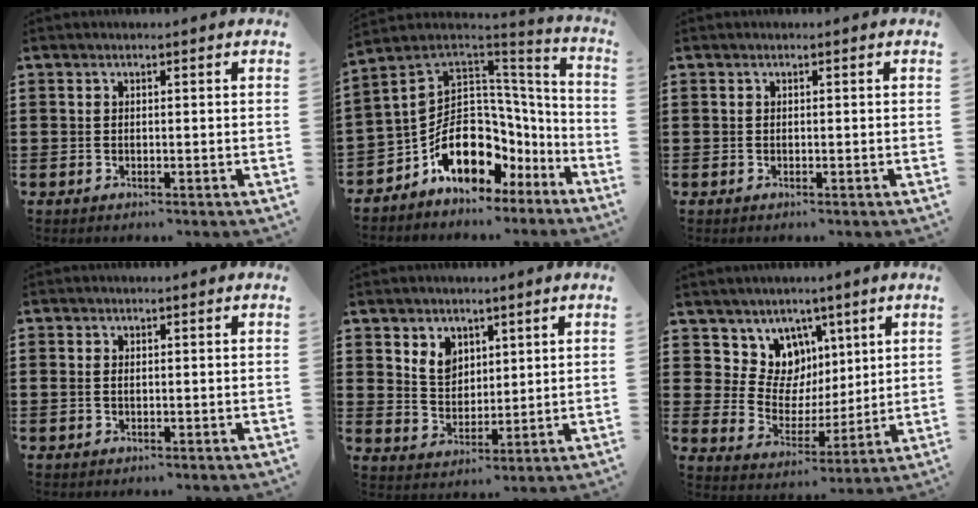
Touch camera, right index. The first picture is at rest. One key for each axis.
{"total": 13.1, "fx": -4.5, "fy": 9.2, "fz": 8.1, "tx": -0.158, "ty": -0.006, "tz": -0.084}
{"total": 0.0}
{"total": 0.8, "fx": 0.0, "fy": 0.5, "fz": 0.5, "tx": -0.013, "ty": 0.003, "tz": 0.000}
{"total": 5.0, "fx": 2.9, "fy": 3.7, "fz": 1.6, "tx": -0.039, "ty": 0.010, "tz": 0.054}
{"total": 8.5, "fx": 4.4, "fy": 7.1, "fz": 1.9, "tx": -0.070, "ty": -0.029, "tz": 0.084}